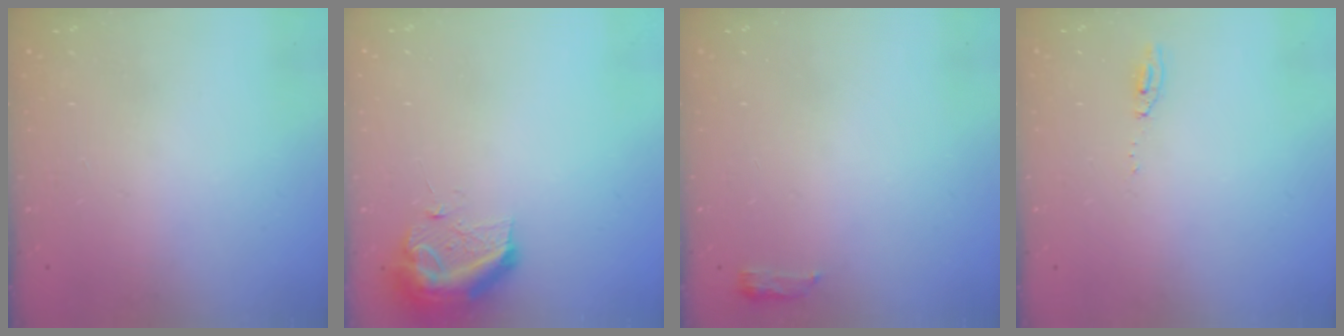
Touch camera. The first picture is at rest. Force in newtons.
{"total": 10.2, "press": 10.2, "slide": 0.3}
{"total": 3.7, "press": 3.5, "slide": 1.3}
{"total": 4.8, "press": 4.8, "slide": 0.6}